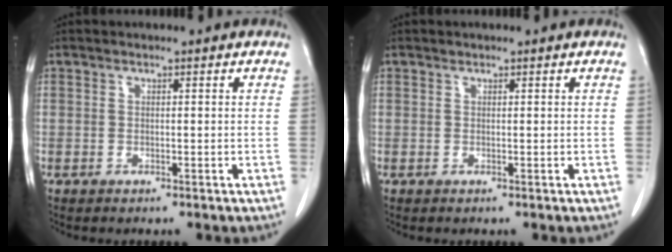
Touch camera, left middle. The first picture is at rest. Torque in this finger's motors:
{"motor_torque": [0.38, -0.30, -0.06, -0.01]}